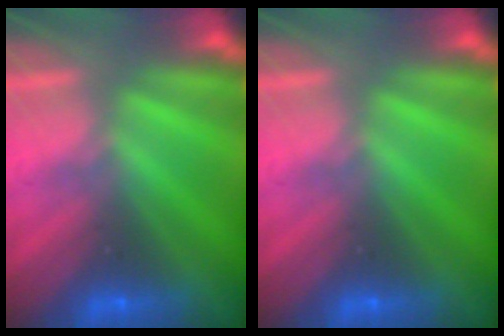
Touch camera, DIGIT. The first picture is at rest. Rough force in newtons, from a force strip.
{"total": 0.0}